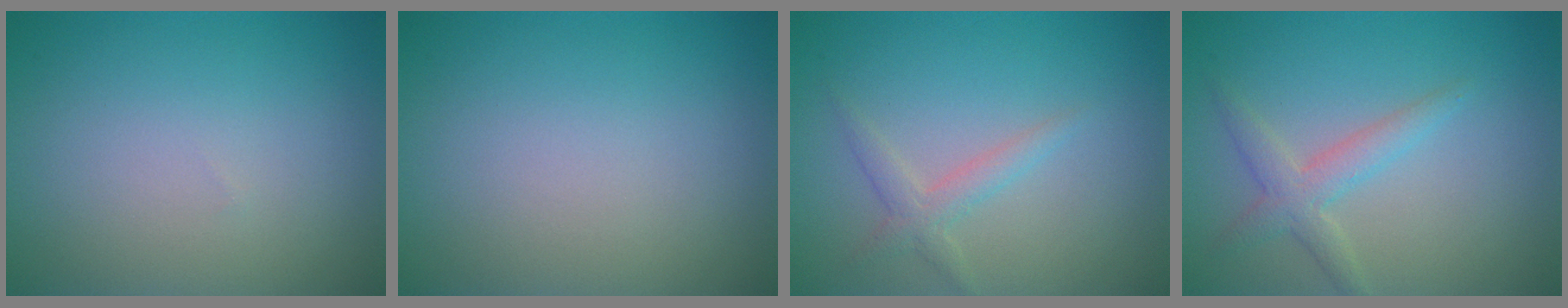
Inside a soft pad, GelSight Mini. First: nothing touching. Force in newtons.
{"total": 0.0}
{"total": 1.8, "press": 1.8, "slide": 0.1}
{"total": 2.5, "press": 2.5, "slide": 0.1}